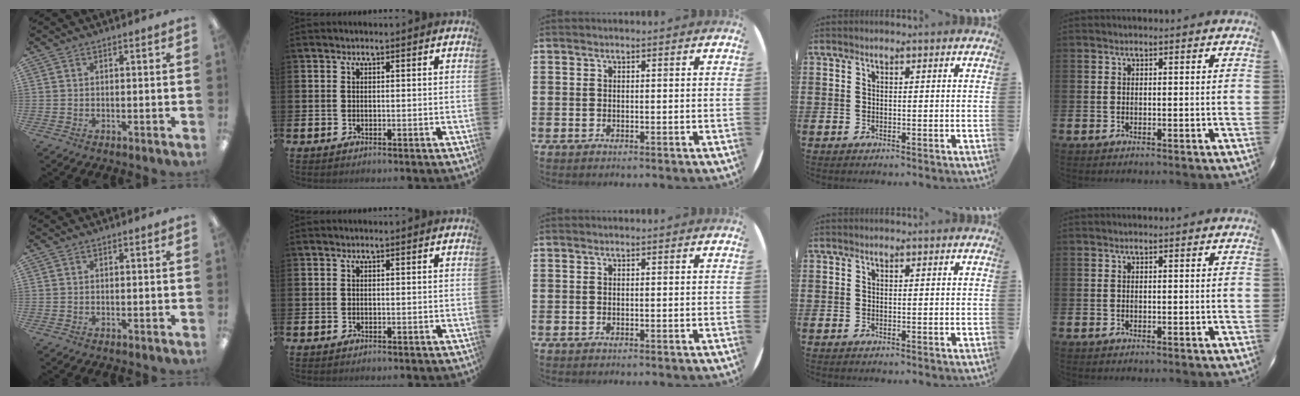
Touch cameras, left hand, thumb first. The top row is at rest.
{}